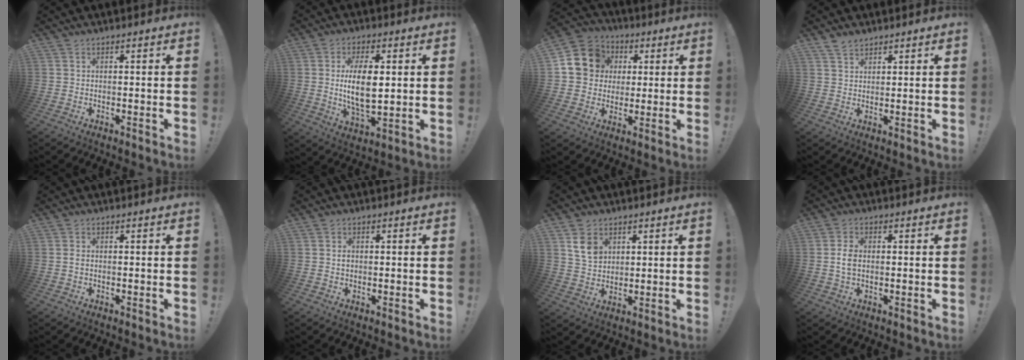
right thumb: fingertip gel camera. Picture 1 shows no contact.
{"total": 13.3, "force": [1.5, 6.2, 11.7], "torque": [-0.221, -0.012, 0.017]}
{"total": 12.9, "force": [2.9, 11.7, 4.7], "torque": [-0.061, 0.003, 0.063]}
{"total": 3.2, "force": [2.7, 1.4, 1.1], "torque": [-0.011, -0.018, 0.049]}
{"total": 0.8, "force": [-0.1, 0.5, 0.6], "torque": [-0.016, 0.005, -0.002]}
{"total": 1.0, "force": [-0.1, 0.9, 0.4], "torque": [-0.013, 0.007, 0.000]}
{"total": 7.4, "force": [3.5, 5.6, 3.4], "torque": [-0.042, -0.011, 0.065]}
{"total": 3.9, "force": [-0.1, 2.5, 3.0], "torque": [-0.064, 0.001, -0.005]}